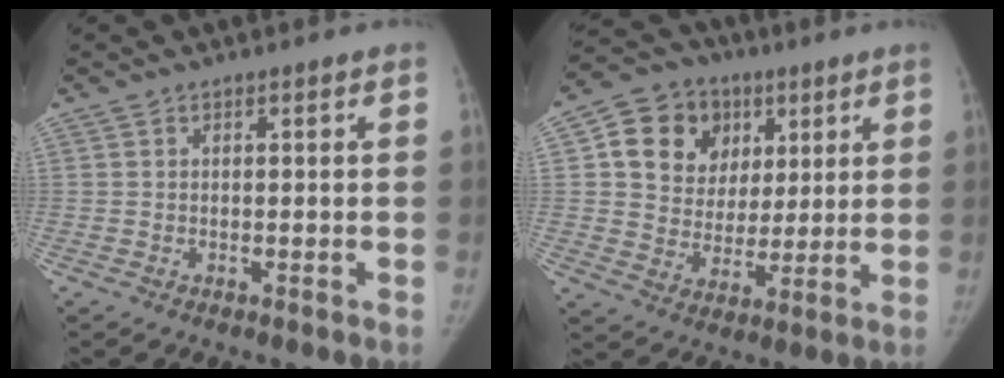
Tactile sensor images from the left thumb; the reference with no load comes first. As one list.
[{"total": 15.0, "force": [5.3, 12.9, 5.5], "torque": [-0.051, -0.001, 0.092]}]